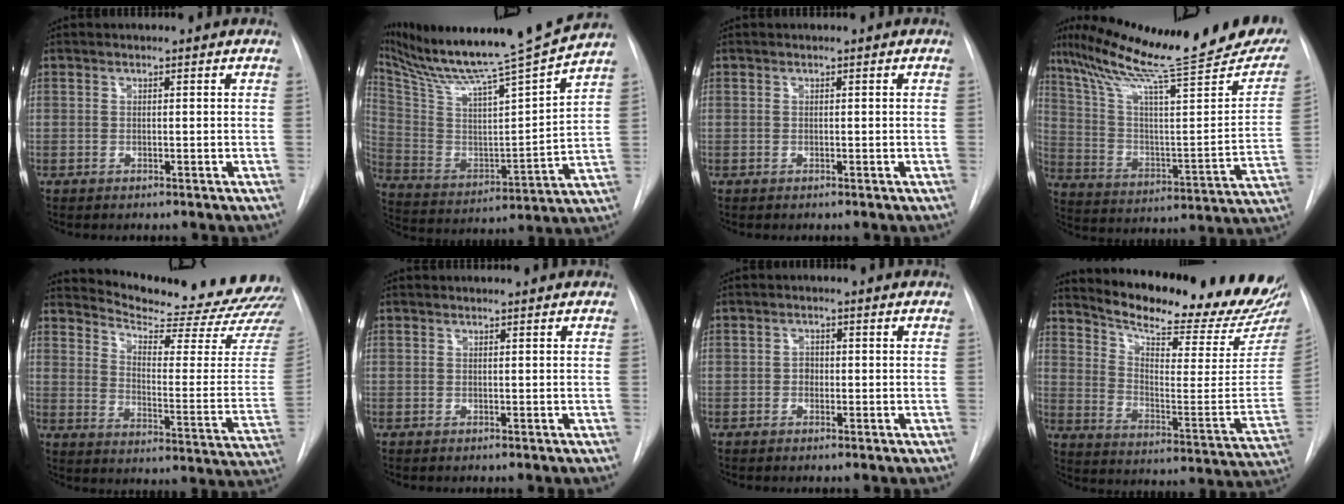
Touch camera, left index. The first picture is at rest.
{"total": 21.3, "force": [18.9, -1.7, 9.8], "torque": [-0.181, -0.042, 0.310]}
{"total": 0.0}
{"total": 30.8, "force": [24.7, 3.7, 18.0], "torque": [-0.286, -0.040, 0.344]}
{"total": 24.1, "force": [22.8, 1.4, 7.6], "torque": [-0.111, -0.128, 0.285]}
{"total": 1.6, "force": [1.5, 0.1, 0.3], "torque": [-0.010, 0.018, 0.019]}
{"total": 1.3, "force": [-0.3, 1.1, 0.7], "torque": [-0.007, 0.005, -0.007]}
{"total": 24.7, "force": [22.6, 3.2, 9.4], "torque": [-0.149, -0.097, 0.298]}